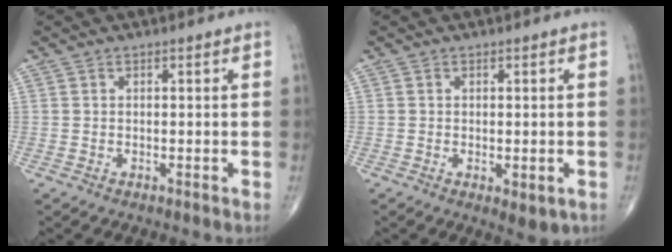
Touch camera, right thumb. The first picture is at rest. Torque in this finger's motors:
{"motor_torque": [-0.08, 0.13, -0.41, -0.17, -0.03]}